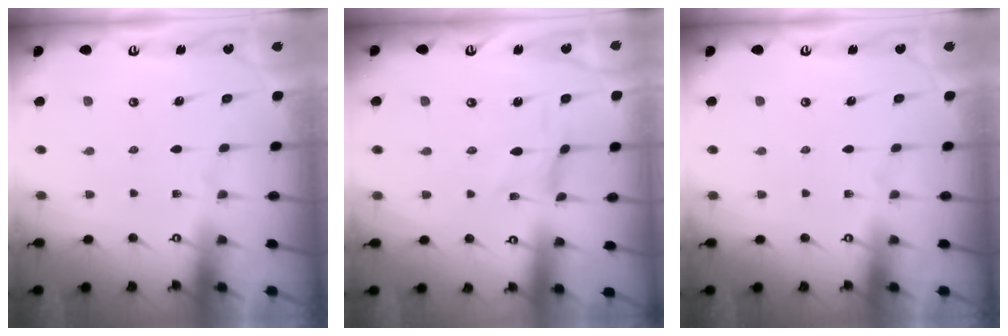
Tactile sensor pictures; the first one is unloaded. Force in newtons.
{"total": 0.0}
{"total": 0.0}